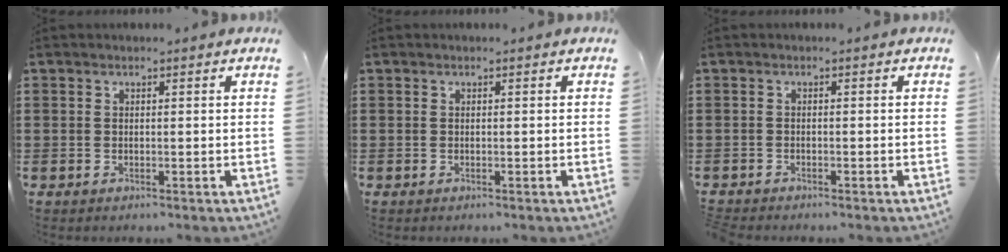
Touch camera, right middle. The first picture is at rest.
{"total": 0.0}
{"total": 0.7, "force": [-0.7, 0.0, 0.1], "torque": [-0.003, -0.002, -0.015]}